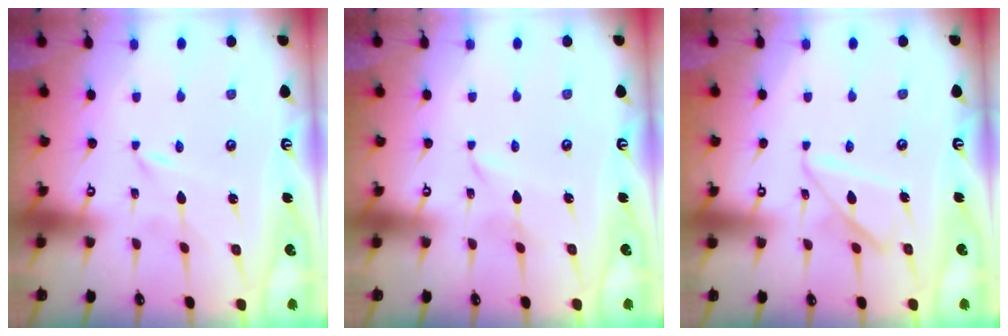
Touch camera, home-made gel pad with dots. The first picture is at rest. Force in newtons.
{"total": 2.3, "press": 2.3, "slide": 0.2}
{"total": 10.2, "press": 10.1, "slide": 0.9}